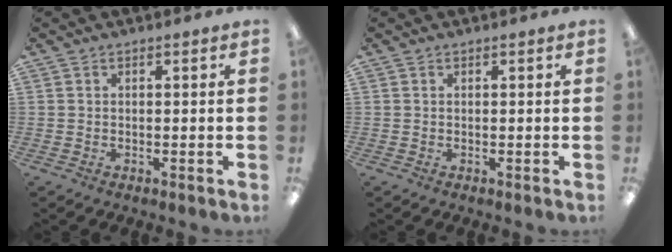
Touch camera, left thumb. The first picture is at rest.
{"total": 0.0}